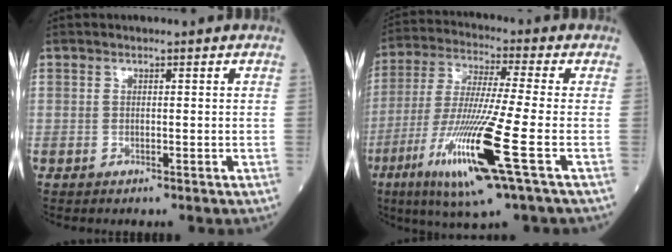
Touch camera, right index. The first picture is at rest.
{"total": 15.8, "force": [-6.0, -0.4, 14.6], "torque": [-0.304, -0.031, -0.115]}